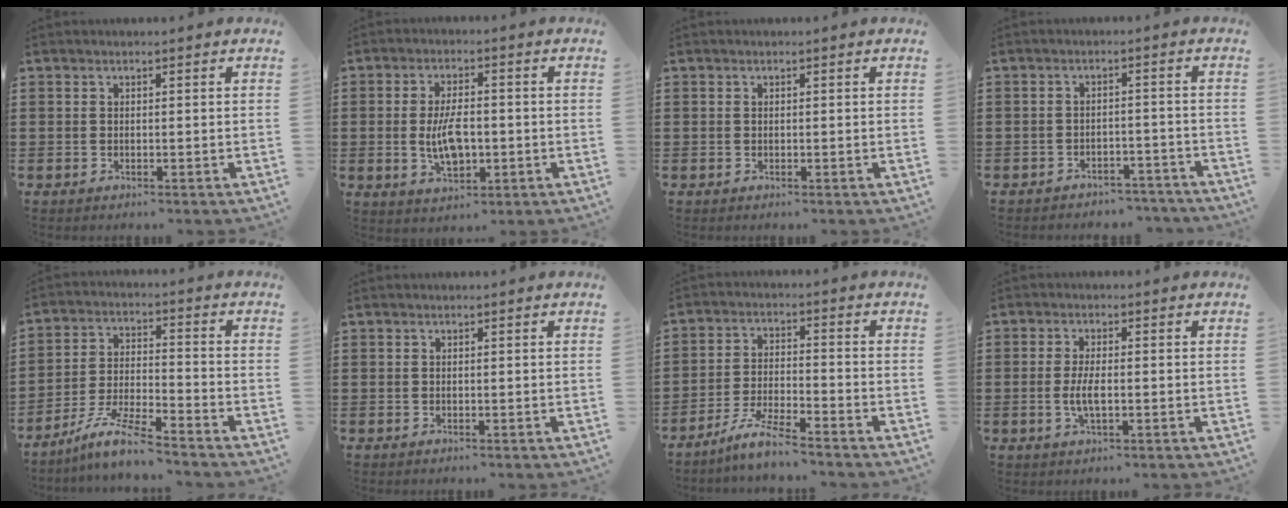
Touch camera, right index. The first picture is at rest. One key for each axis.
{"total": 6.8, "fx": -0.7, "fy": 3.2, "fz": 5.9, "tx": -0.117, "ty": -0.006, "tz": -0.017}
{"total": 0.0}
{"total": 2.8, "fx": -2.7, "fy": 0.5, "fz": 0.2, "tx": -0.010, "ty": 0.000, "tz": -0.057}
{"total": 7.7, "fx": -6.7, "fy": 0.3, "fz": 3.9, "tx": -0.088, "ty": -0.006, "tz": -0.130}
{"total": 0.0}
{"total": 5.5, "fx": -4.9, "fy": -0.1, "fz": 2.5, "tx": -0.063, "ty": -0.012, "tz": -0.098}
{"total": 3.4, "fx": -0.6, "fy": 1.0, "fz": 3.1, "tx": -0.069, "ty": -0.004, "tz": -0.016}